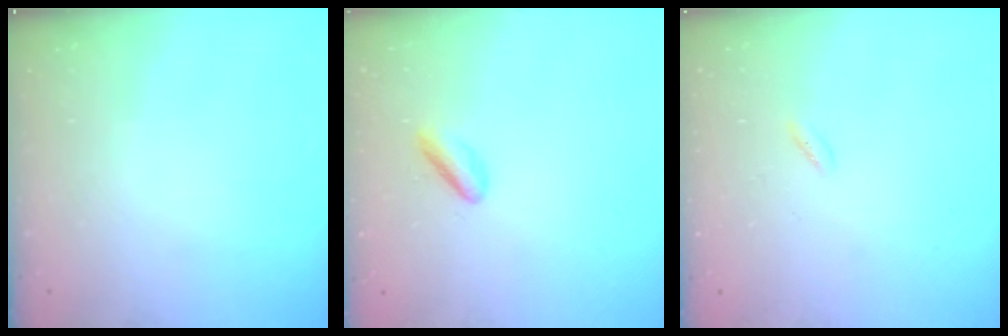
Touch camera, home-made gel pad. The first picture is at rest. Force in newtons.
{"total": 2.6, "press": 2.3, "slide": 1.2}
{"total": 0.9, "press": 0.8, "slide": 0.5}